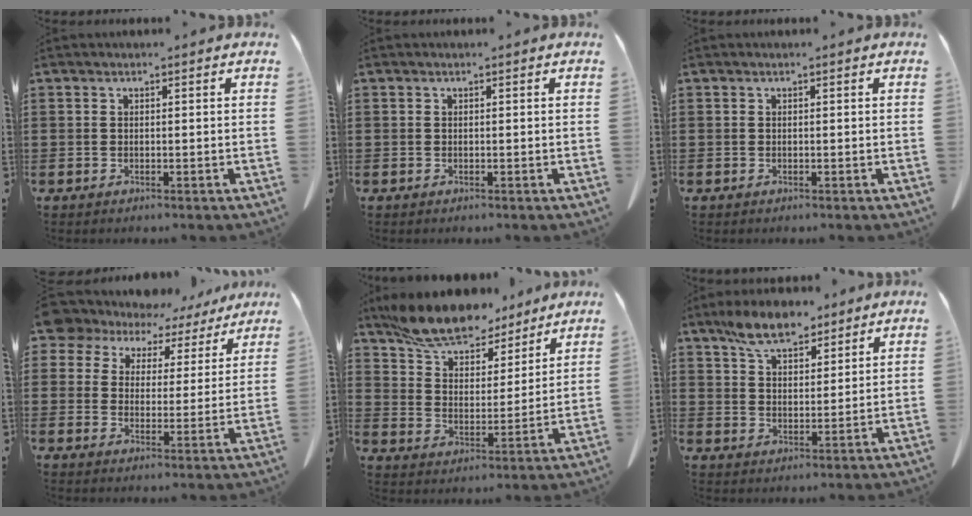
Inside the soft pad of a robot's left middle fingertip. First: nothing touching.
{"total": 0.0}
{"total": 0.0}
{"total": 6.7, "force": [6.0, 2.8, 1.0], "torque": [-0.052, -0.032, 0.109]}
{"total": 9.5, "force": [8.8, 2.2, 2.8], "torque": [-0.094, -0.046, 0.165]}
{"total": 7.7, "force": [6.1, 3.1, 3.5], "torque": [-0.081, -0.006, 0.113]}